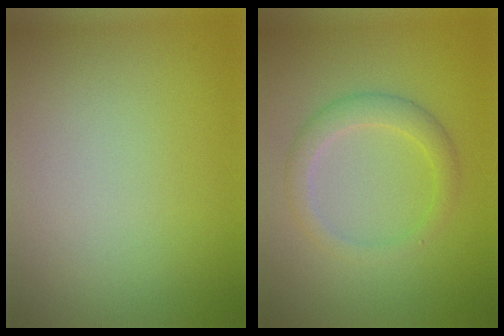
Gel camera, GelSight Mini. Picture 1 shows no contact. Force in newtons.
{"total": 2.7, "press": 2.7, "slide": 0.2}